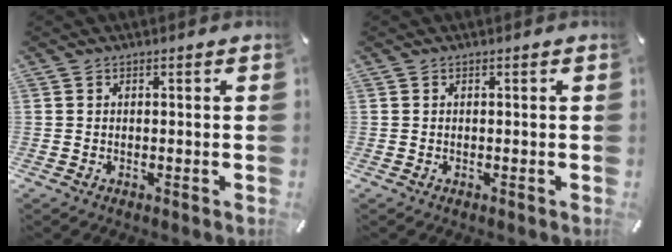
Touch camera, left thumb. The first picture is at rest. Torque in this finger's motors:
{"motor_torque": [-0.06, 0.06, 0.00, 0.00, 0.00]}